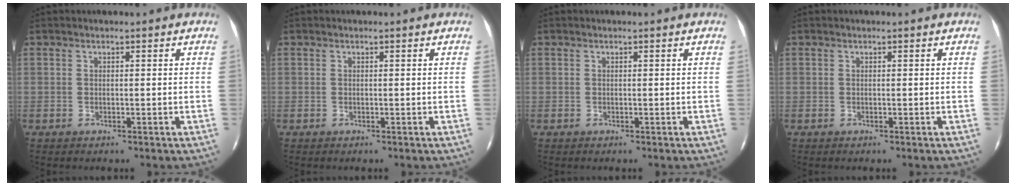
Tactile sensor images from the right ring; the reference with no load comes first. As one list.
[{"total": 0.0}, {"total": 0.0}, {"total": 0.0}]